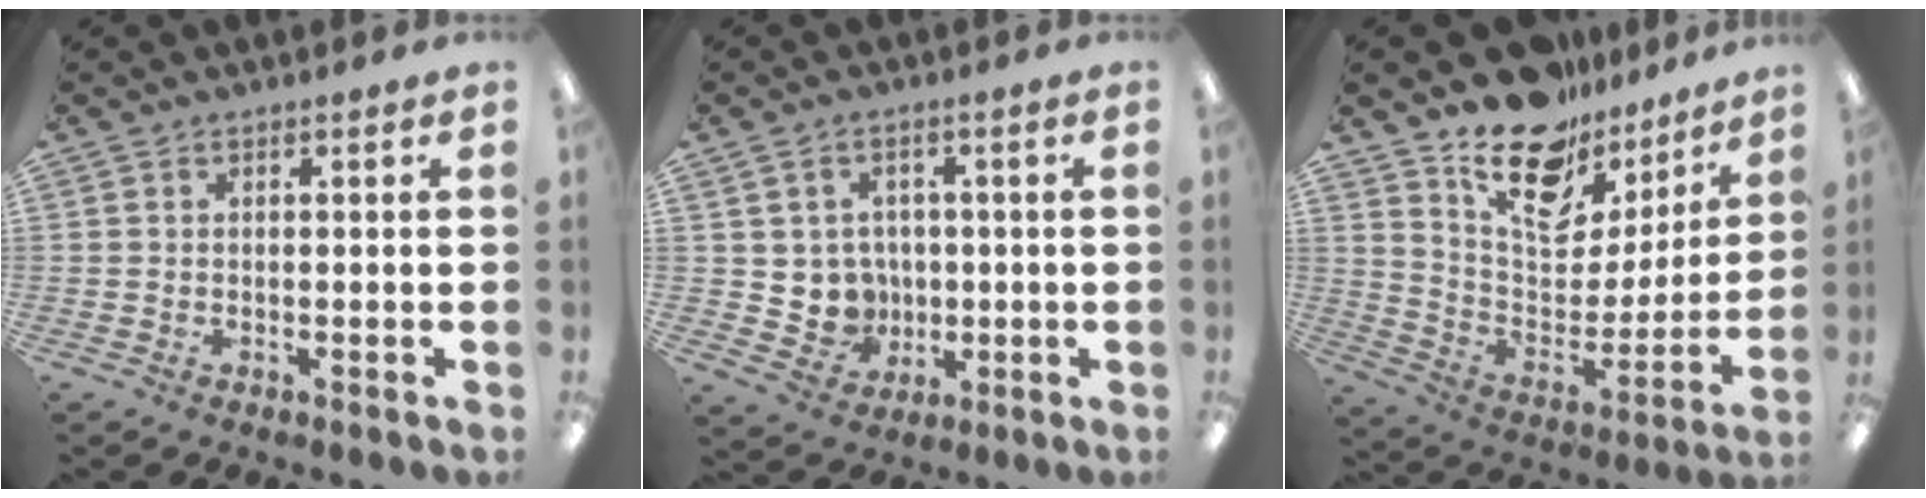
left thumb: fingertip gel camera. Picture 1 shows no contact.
{"total": 6.0, "force": [1.0, 5.8, 1.2], "torque": [-0.033, -0.006, 0.025]}
{"total": 18.6, "force": [13.2, 10.3, 8.3], "torque": [-0.135, -0.093, 0.236]}